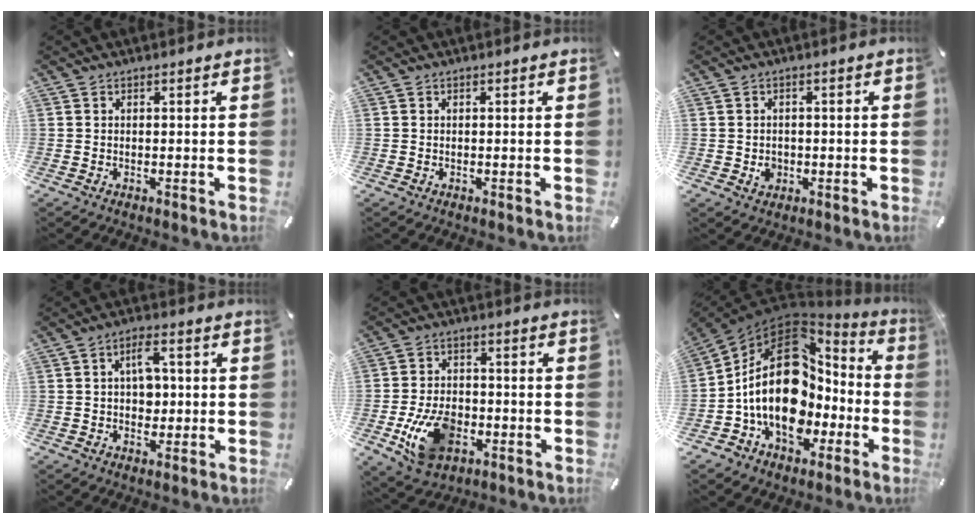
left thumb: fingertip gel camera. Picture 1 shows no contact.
{"total": 0.0}
{"total": 3.0, "force": [-0.6, 2.6, 1.3], "torque": [-0.016, 0.002, -0.014]}
{"total": 6.3, "force": [0.6, 4.2, 4.7], "torque": [-0.070, 0.003, 0.005]}
{"total": 12.5, "force": [-3.9, 8.6, 8.1], "torque": [-0.161, 0.005, -0.068]}
{"total": 25.0, "force": [-0.5, 17.5, 17.8], "torque": [-0.348, -0.003, -0.002]}